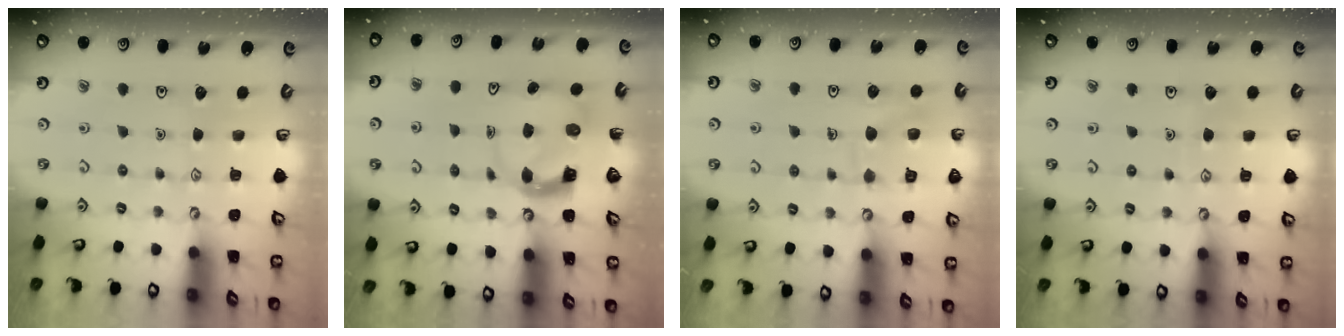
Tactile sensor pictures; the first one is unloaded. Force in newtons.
{"total": 3.9, "press": 3.9, "slide": 0.6}
{"total": 9.9, "press": 9.9, "slide": 0.9}
{"total": 3.4, "press": 3.4, "slide": 0.3}